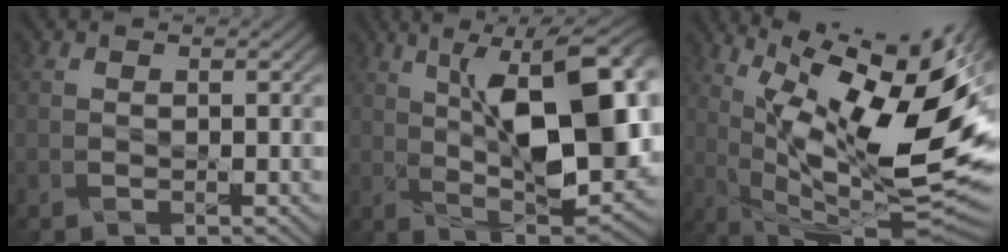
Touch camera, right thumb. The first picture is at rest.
{"total": 14.5, "force": [2.3, 5.7, 13.1], "torque": [-0.194, 0.007, 0.045]}
{"total": 19.1, "force": [2.9, 6.3, 17.8], "torque": [-0.285, -0.005, 0.060]}